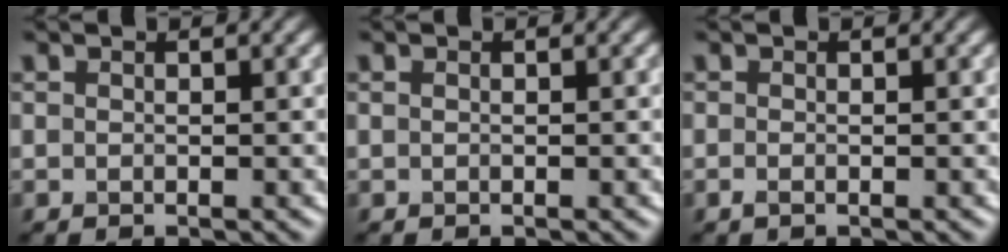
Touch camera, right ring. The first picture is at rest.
{"total": 0.0}
{"total": 0.6, "force": [-0.3, 0.2, 0.5], "torque": [-0.011, -0.004, -0.006]}